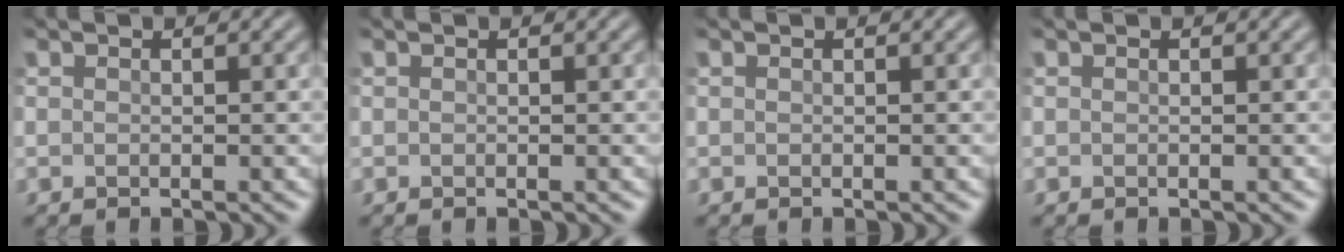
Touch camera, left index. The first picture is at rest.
{"total": 0.0}
{"total": 0.0}
{"total": 0.0}